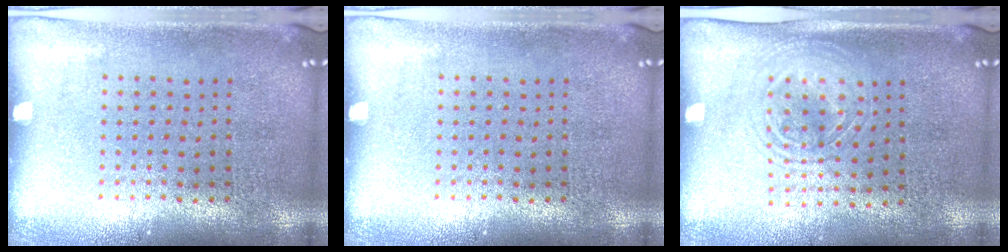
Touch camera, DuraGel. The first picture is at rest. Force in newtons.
{"total": 0.0}
{"total": 1.5, "press": 1.3, "slide": 0.6}